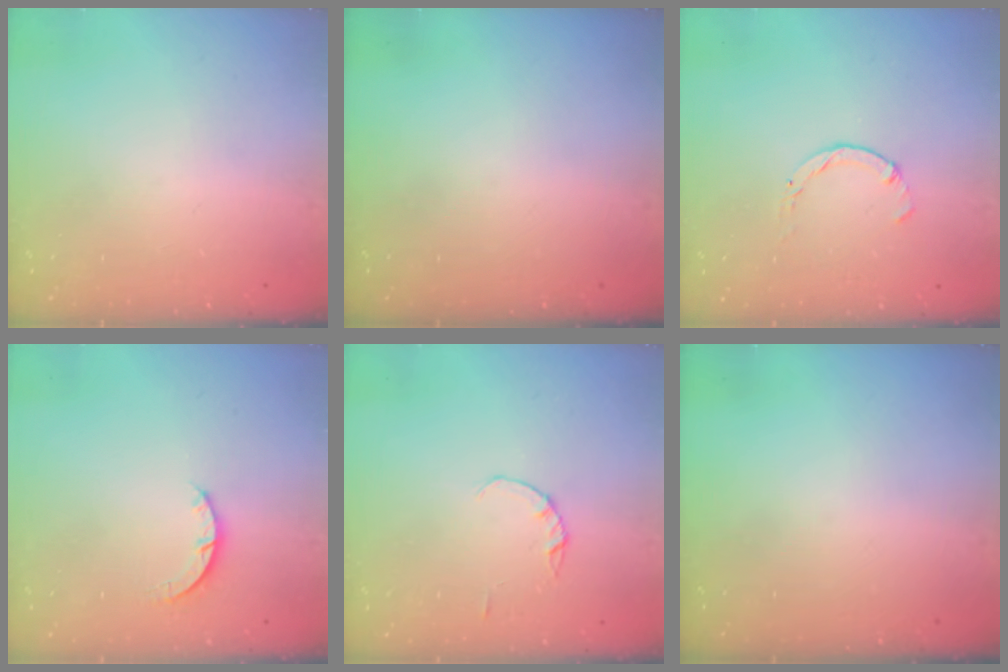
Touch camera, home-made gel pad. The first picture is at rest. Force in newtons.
{"total": 0.0}
{"total": 0.0}
{"total": 2.9, "press": 2.9, "slide": 0.4}
{"total": 1.4, "press": 1.3, "slide": 0.3}
{"total": 0.0}